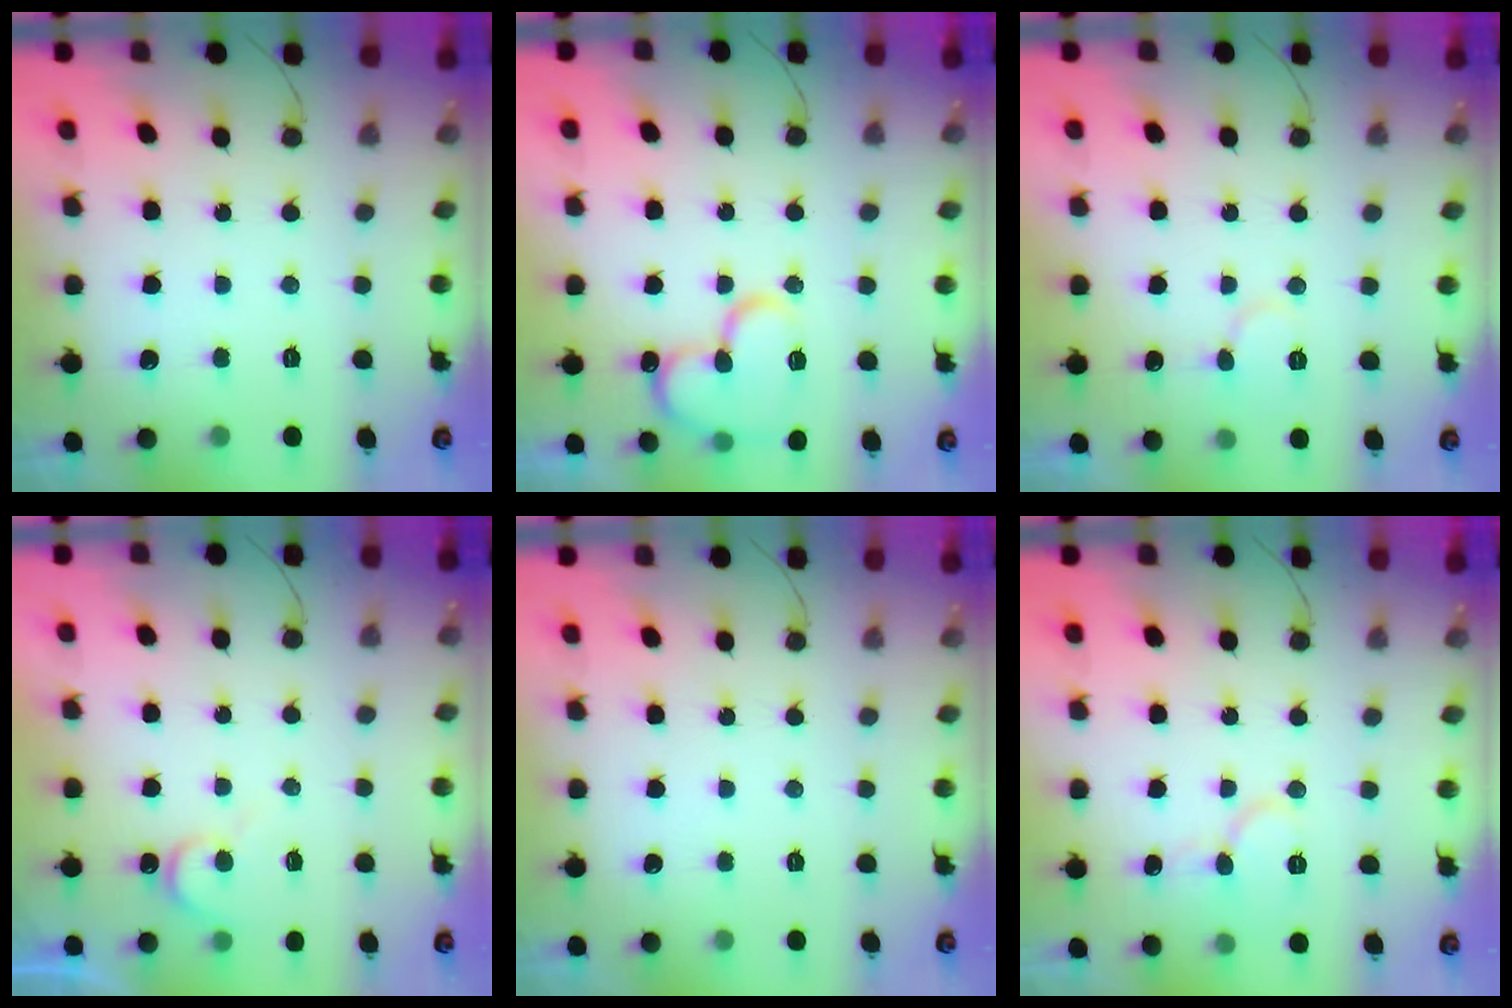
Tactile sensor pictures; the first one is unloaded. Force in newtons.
{"total": 14.9, "press": 14.8, "slide": 2.0}
{"total": 6.0, "press": 6.0, "slide": 0.4}
{"total": 5.8, "press": 5.8, "slide": 0.5}
{"total": 0.0}
{"total": 7.3, "press": 7.2, "slide": 0.7}